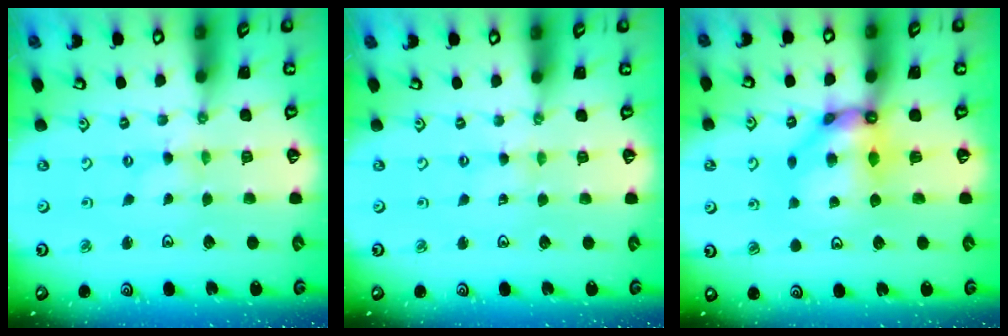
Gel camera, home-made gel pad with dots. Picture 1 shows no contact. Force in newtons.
{"total": 1.0, "press": 1.0, "slide": 0.2}
{"total": 10.8, "press": 10.7, "slide": 1.4}